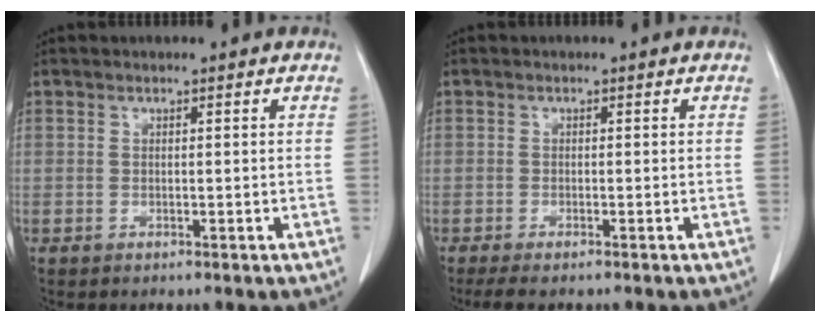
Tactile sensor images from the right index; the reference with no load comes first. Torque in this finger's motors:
{"motor_torque": [-0.05, 0.09, 0.12, 0.03]}